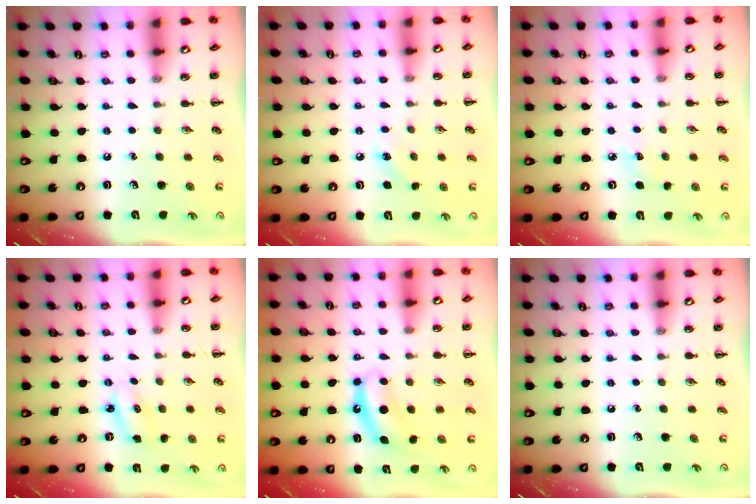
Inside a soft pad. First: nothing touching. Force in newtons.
{"total": 6.2, "press": 6.0, "slide": 1.8}
{"total": 4.0, "press": 3.8, "slide": 1.1}
{"total": 2.8, "press": 2.8, "slide": 0.6}
{"total": 6.4, "press": 6.4, "slide": 1.0}
{"total": 0.0}